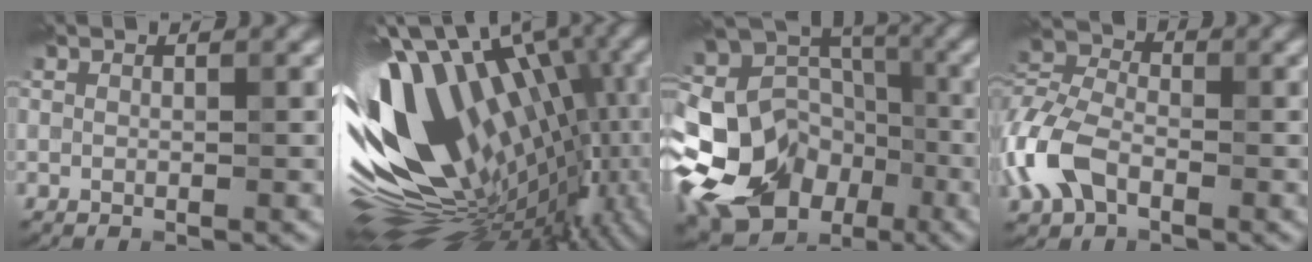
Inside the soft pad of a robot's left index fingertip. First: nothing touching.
{"total": 17.1, "force": [-0.2, 9.7, 14.1], "torque": [-0.258, 0.002, -0.006]}
{"total": 19.4, "force": [-7.3, 15.2, 9.5], "torque": [-0.210, -0.006, -0.134]}
{"total": 6.3, "force": [-2.7, 3.9, 4.2], "torque": [-0.102, 0.009, -0.071]}